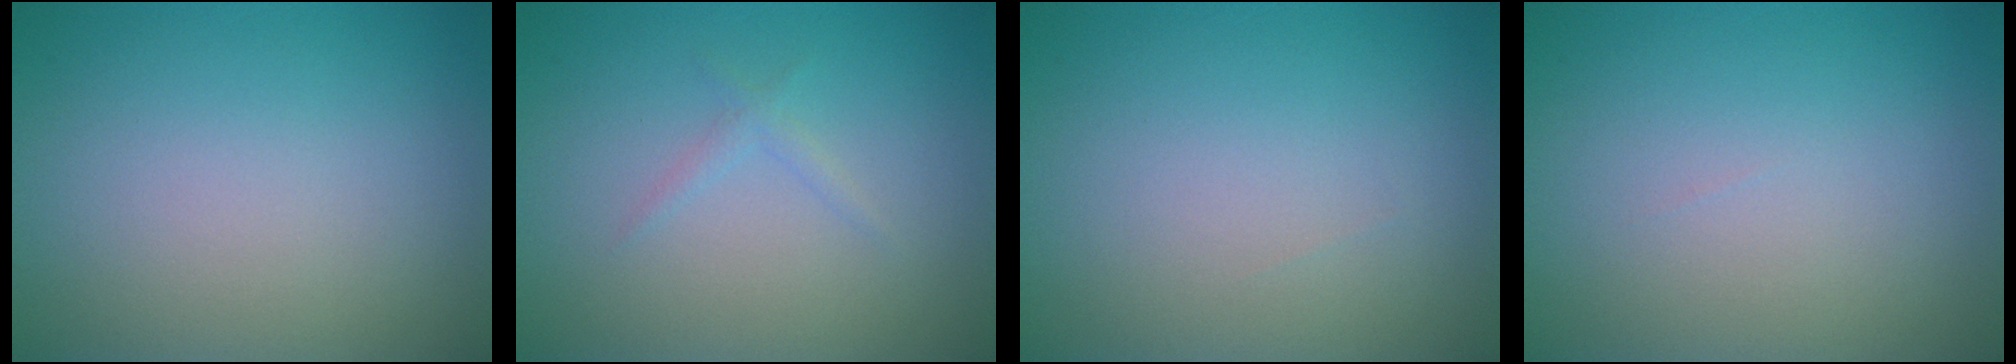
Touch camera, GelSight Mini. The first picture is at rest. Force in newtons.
{"total": 0.9, "press": 0.9, "slide": 0.1}
{"total": 0.0}
{"total": 0.0}